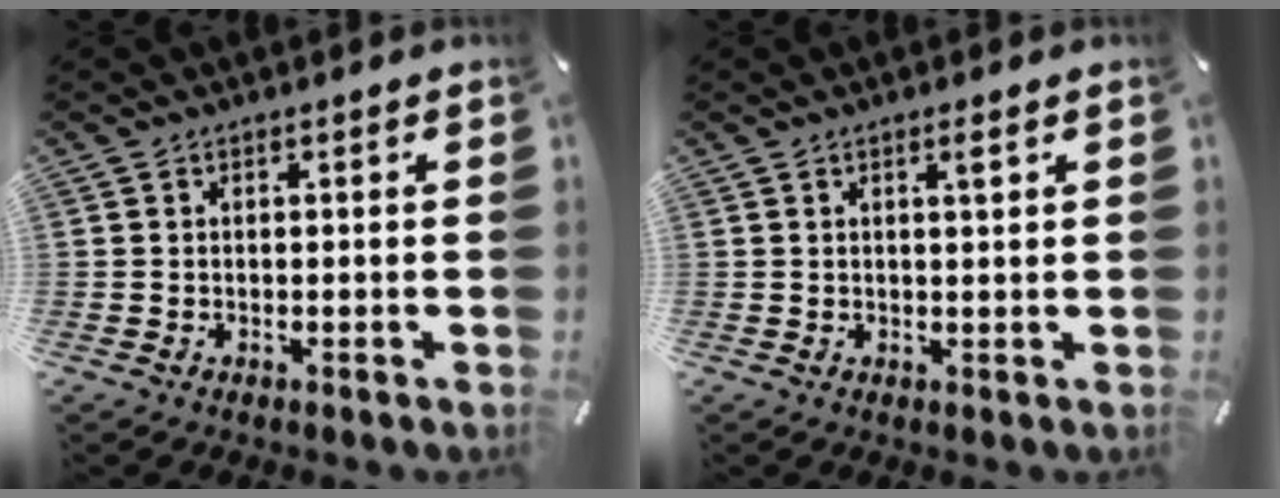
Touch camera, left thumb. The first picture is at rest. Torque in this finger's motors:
{"motor_torque": [-0.08, -0.43, 0.05, 0.09, 0.03]}